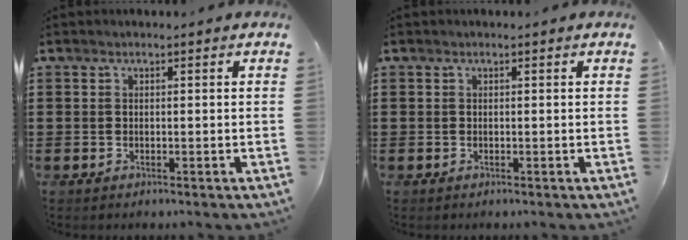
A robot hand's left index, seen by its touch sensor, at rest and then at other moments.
{"total": 0.0}